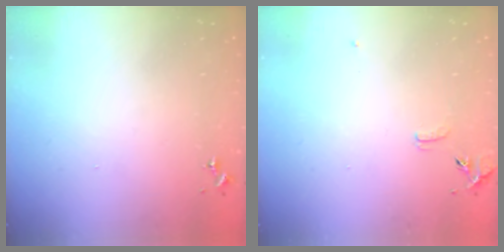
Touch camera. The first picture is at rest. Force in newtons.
{"total": 6.9, "press": 6.9, "slide": 0.6}